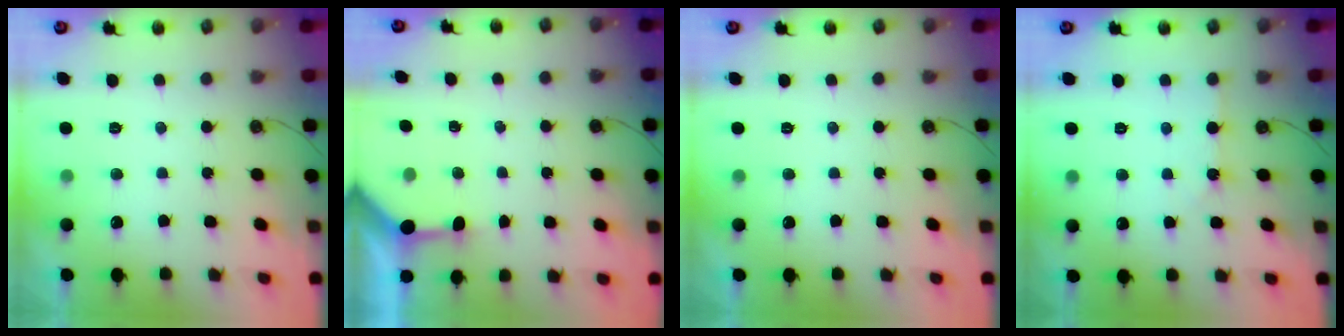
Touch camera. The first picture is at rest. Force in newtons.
{"total": 3.4, "press": 3.3, "slide": 0.3}
{"total": 0.0}
{"total": 2.7, "press": 2.7, "slide": 0.4}